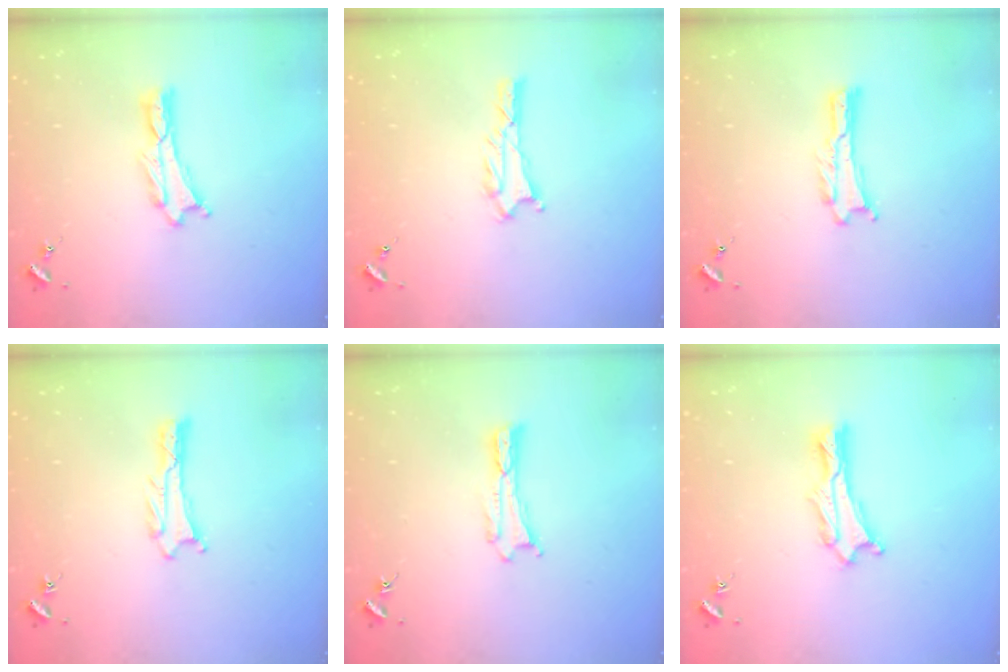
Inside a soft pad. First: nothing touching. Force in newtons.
{"total": 0.7, "press": 0.7, "slide": 0.1}
{"total": 0.0}
{"total": 0.6, "press": 0.6, "slide": 0.1}
{"total": 0.0}
{"total": 1.1, "press": 1.1, "slide": 0.2}